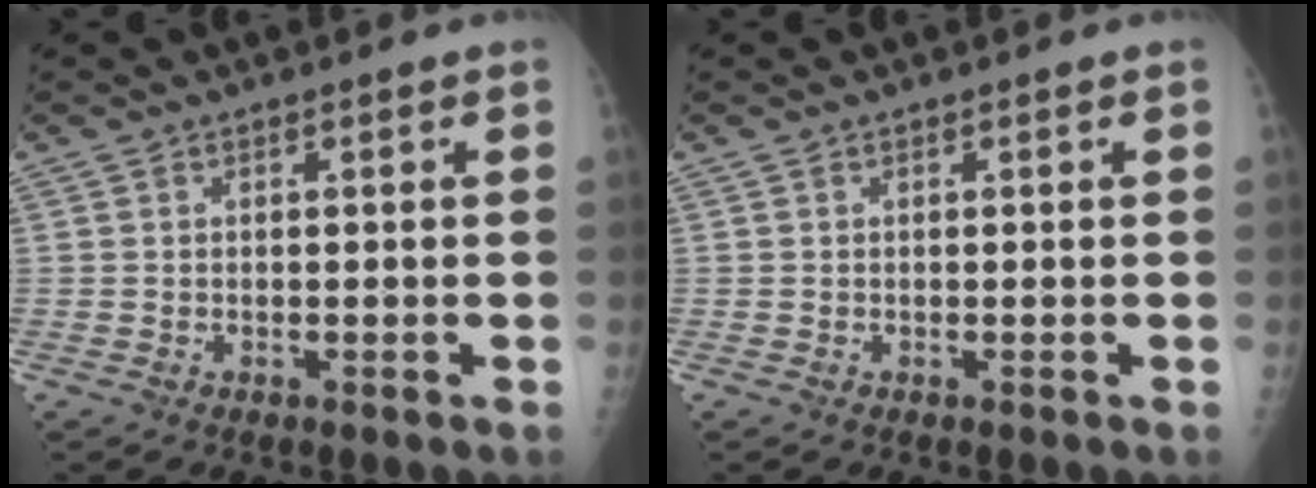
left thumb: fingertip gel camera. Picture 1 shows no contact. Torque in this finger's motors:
{"motor_torque": [0.46, -0.30, -0.10, -0.07, 0.03]}